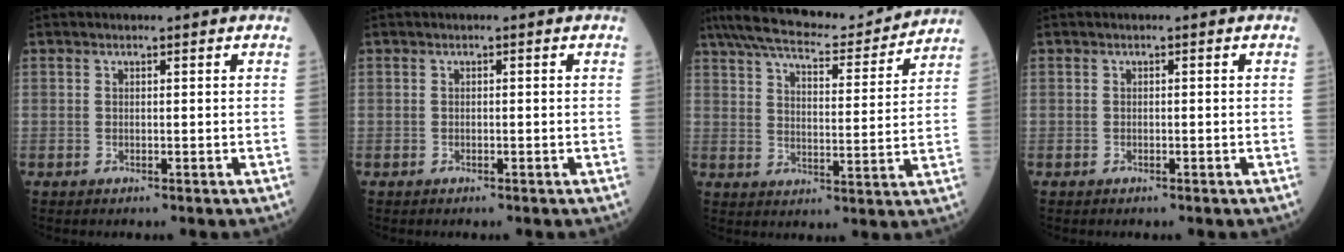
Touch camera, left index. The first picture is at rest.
{"total": 0.0}
{"total": 17.8, "force": [15.5, 3.4, 8.0], "torque": [-0.134, 0.020, 0.223]}
{"total": 0.0}